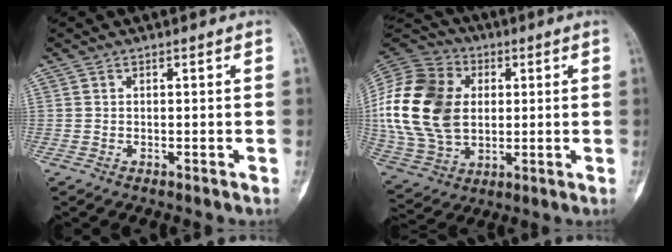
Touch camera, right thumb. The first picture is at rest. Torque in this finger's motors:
{"motor_torque": [1.99, 2.23, 0.86, -0.82, 0.13]}